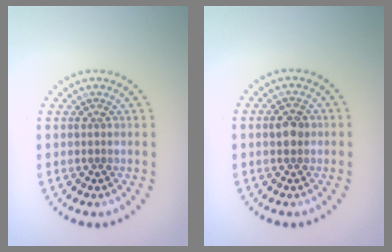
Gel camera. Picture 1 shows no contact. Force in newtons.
{"total": 1.8, "press": 1.8, "slide": 0.1}